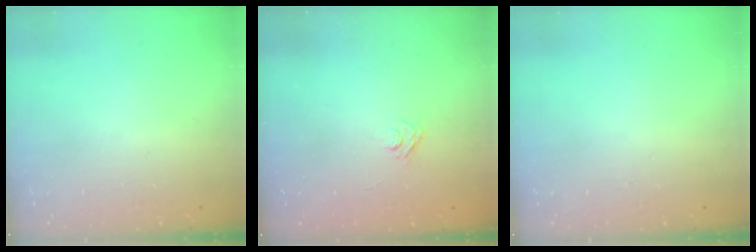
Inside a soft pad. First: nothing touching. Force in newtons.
{"total": 3.1, "press": 2.8, "slide": 1.3}
{"total": 0.0}